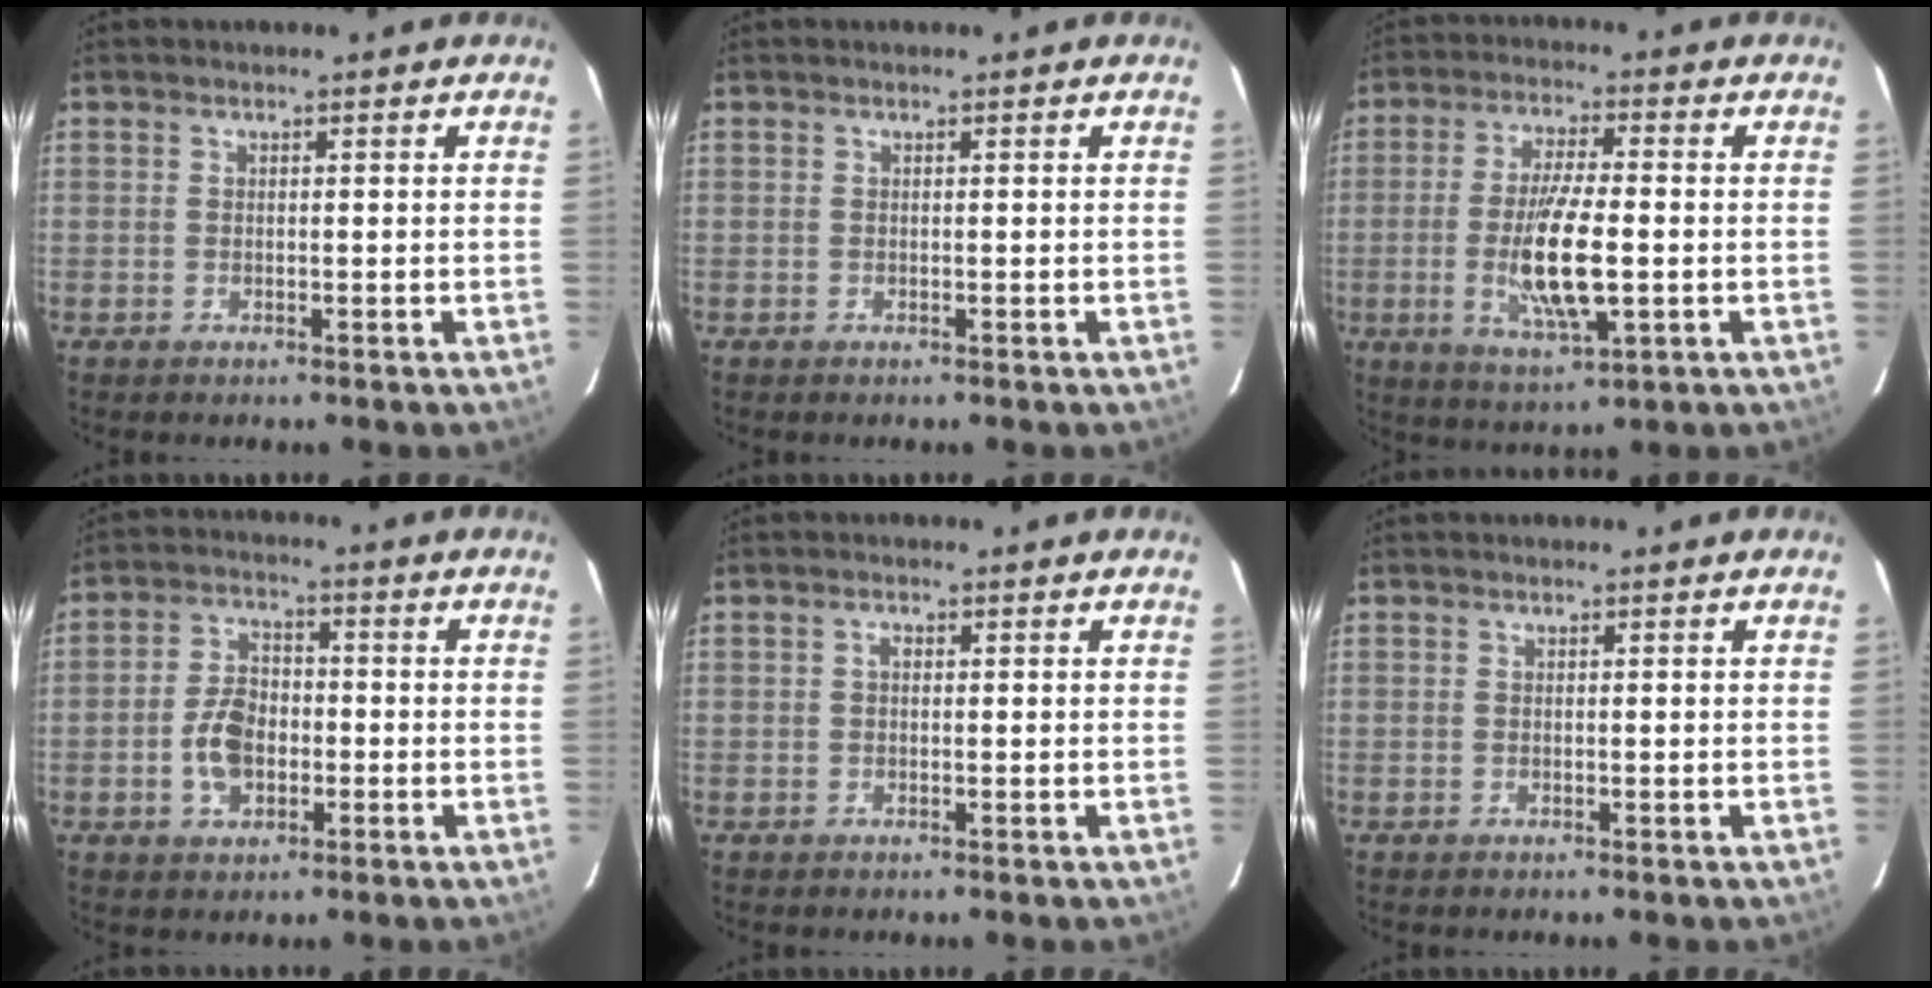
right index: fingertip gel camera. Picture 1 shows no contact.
{"total": 0.0}
{"total": 12.1, "force": [-2.0, 3.0, 11.5], "torque": [-0.224, -0.013, -0.035]}
{"total": 7.7, "force": [-2.0, 5.2, 5.3], "torque": [-0.104, 0.016, -0.028]}
{"total": 0.9, "force": [0.1, 0.7, 0.6], "torque": [-0.010, 0.006, -0.001]}
{"total": 0.0}